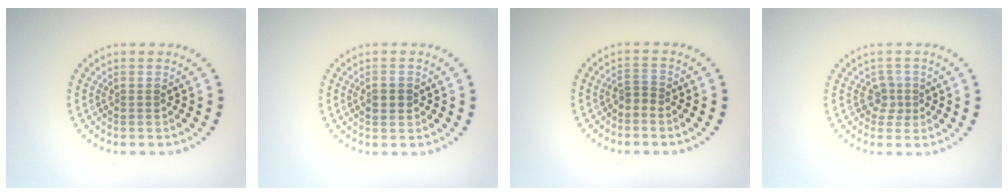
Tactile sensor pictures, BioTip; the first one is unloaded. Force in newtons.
{"total": 2.0, "press": 2.0, "slide": 0.1}
{"total": 1.2, "press": 0.8, "slide": 0.9}
{"total": 1.7, "press": 1.3, "slide": 1.2}